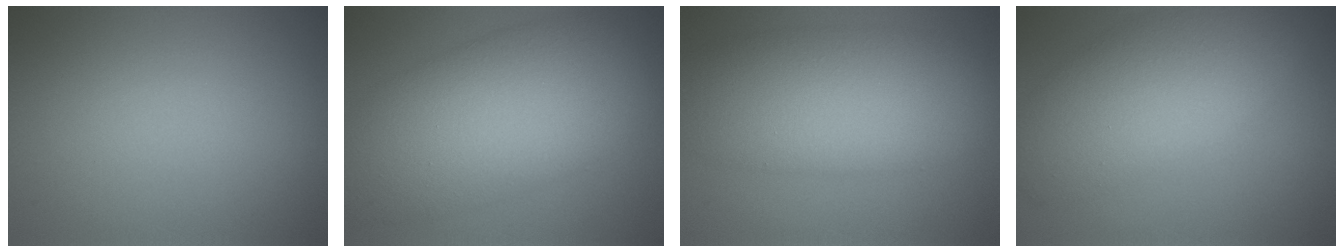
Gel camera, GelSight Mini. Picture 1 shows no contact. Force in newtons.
{"total": 11.8, "press": 11.8, "slide": 0.3}
{"total": 9.0, "press": 9.0, "slide": 0.3}
{"total": 7.7, "press": 7.7, "slide": 0.4}